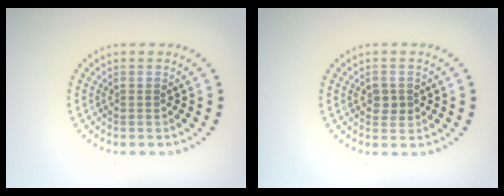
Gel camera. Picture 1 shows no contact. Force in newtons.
{"total": 1.5, "press": 1.5, "slide": 0.1}